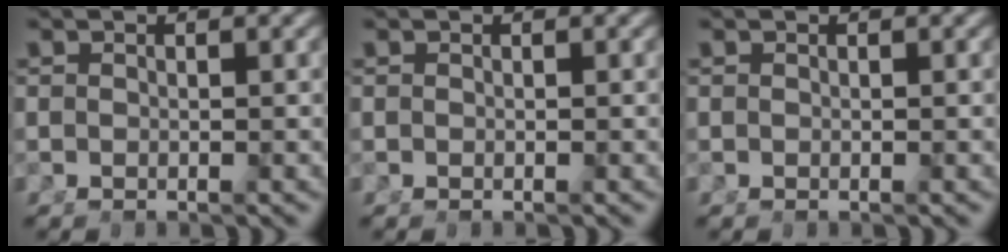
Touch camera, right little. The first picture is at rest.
{"total": 0.0}
{"total": 0.0}